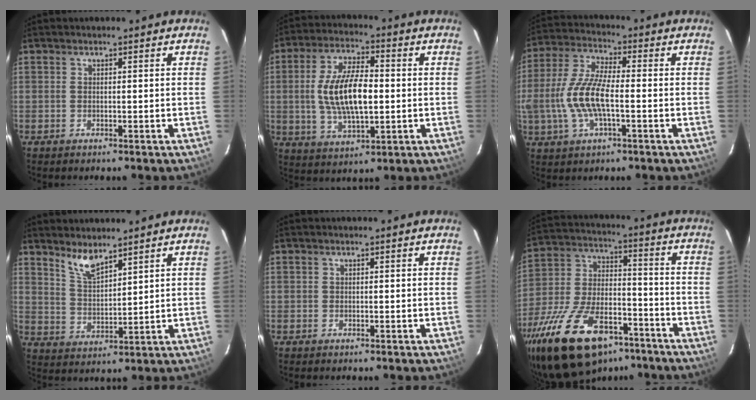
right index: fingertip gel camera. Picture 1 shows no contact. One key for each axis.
{"total": 14.2, "fx": -0.3, "fy": 7.4, "fz": 12.1, "tx": -0.232, "ty": 0.011, "tz": 0.004}
{"total": 12.2, "fx": -2.3, "fy": 4.3, "fz": 11.2, "tx": -0.243, "ty": 0.002, "tz": -0.045}
{"total": 5.9, "fx": 4.9, "fy": 1.1, "fz": 3.2, "tx": -0.062, "ty": -0.006, "tz": 0.100}
{"total": 0.0}
{"total": 25.5, "fx": -16.8, "fy": 11.8, "fz": 15.2, "tx": -0.302, "ty": -0.015, "tz": -0.268}